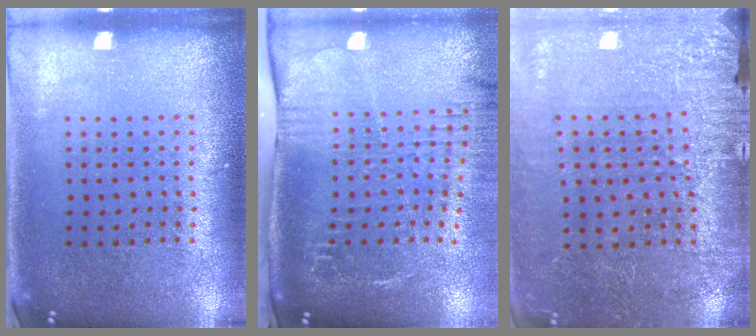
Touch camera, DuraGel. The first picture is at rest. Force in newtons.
{"total": 2.7, "press": 2.1, "slide": 1.6}
{"total": 2.9, "press": 2.9, "slide": 0.2}